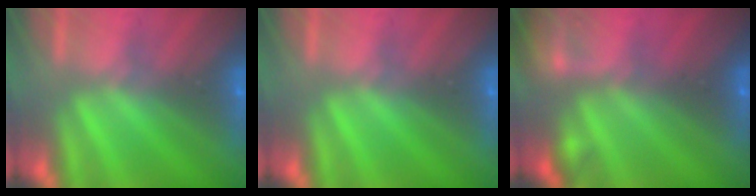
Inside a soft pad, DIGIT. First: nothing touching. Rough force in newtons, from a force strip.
{"total": 0.0}
{"total": 7.8}